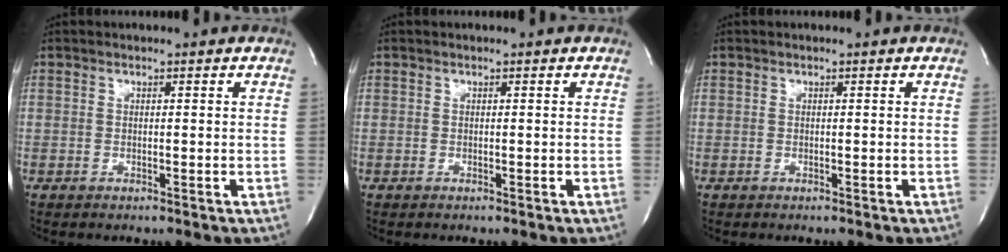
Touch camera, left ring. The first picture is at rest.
{"total": 0.0}
{"total": 0.0}